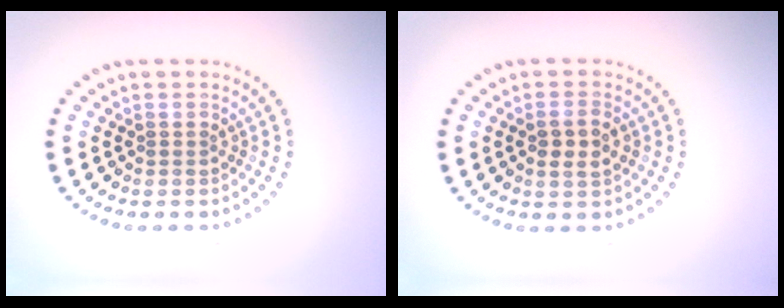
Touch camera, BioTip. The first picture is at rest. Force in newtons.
{"total": 2.2, "press": 2.1, "slide": 0.4}